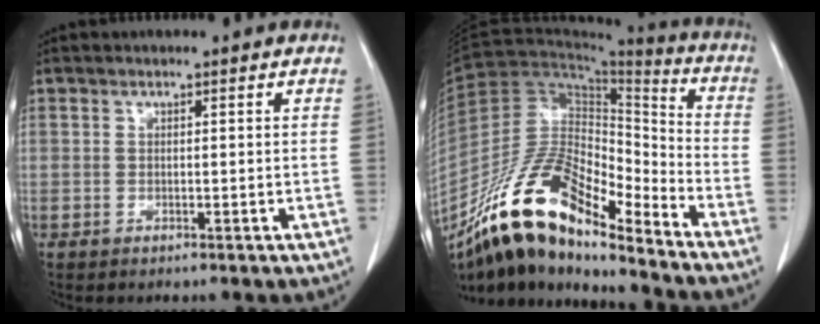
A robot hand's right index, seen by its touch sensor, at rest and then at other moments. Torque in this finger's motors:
{"motor_torque": [0.44, -0.49, 0.63, 0.08]}